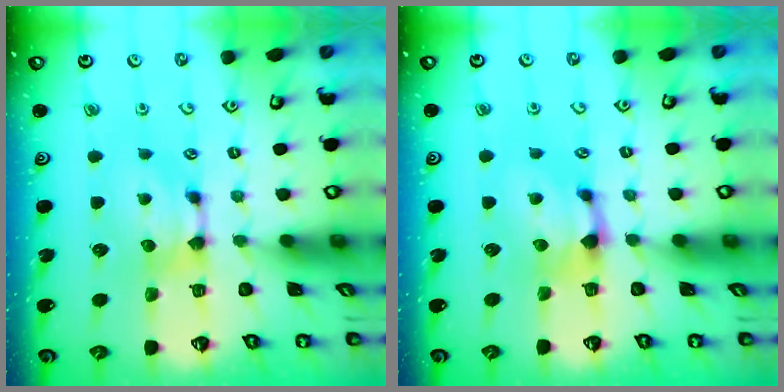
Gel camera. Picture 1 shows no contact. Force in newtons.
{"total": 1.1, "press": 0.4, "slide": 1.0}